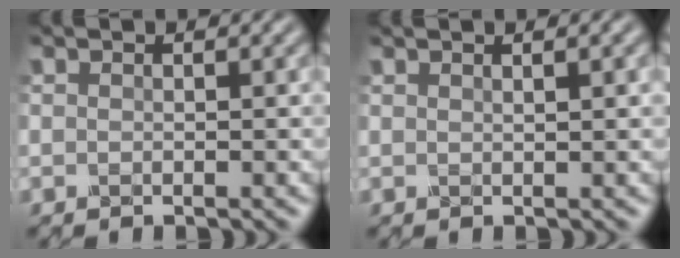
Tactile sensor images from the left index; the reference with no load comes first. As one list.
[{"total": 1.9, "force": [1.0, 0.6, 1.5], "torque": [-0.018, 0.004, 0.010]}]